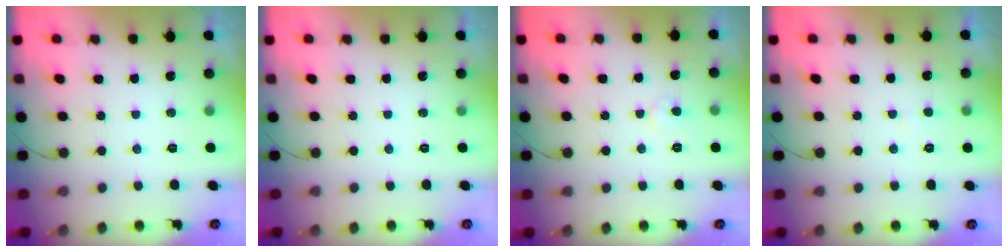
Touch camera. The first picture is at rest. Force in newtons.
{"total": 0.0}
{"total": 3.3, "press": 3.2, "slide": 0.4}
{"total": 1.6, "press": 1.6, "slide": 0.1}